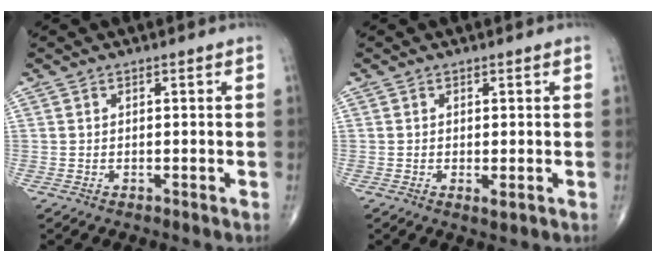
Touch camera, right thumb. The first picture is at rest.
{"total": 1.4, "force": [-0.2, 0.4, 1.3], "torque": [-0.027, -0.007, -0.004]}